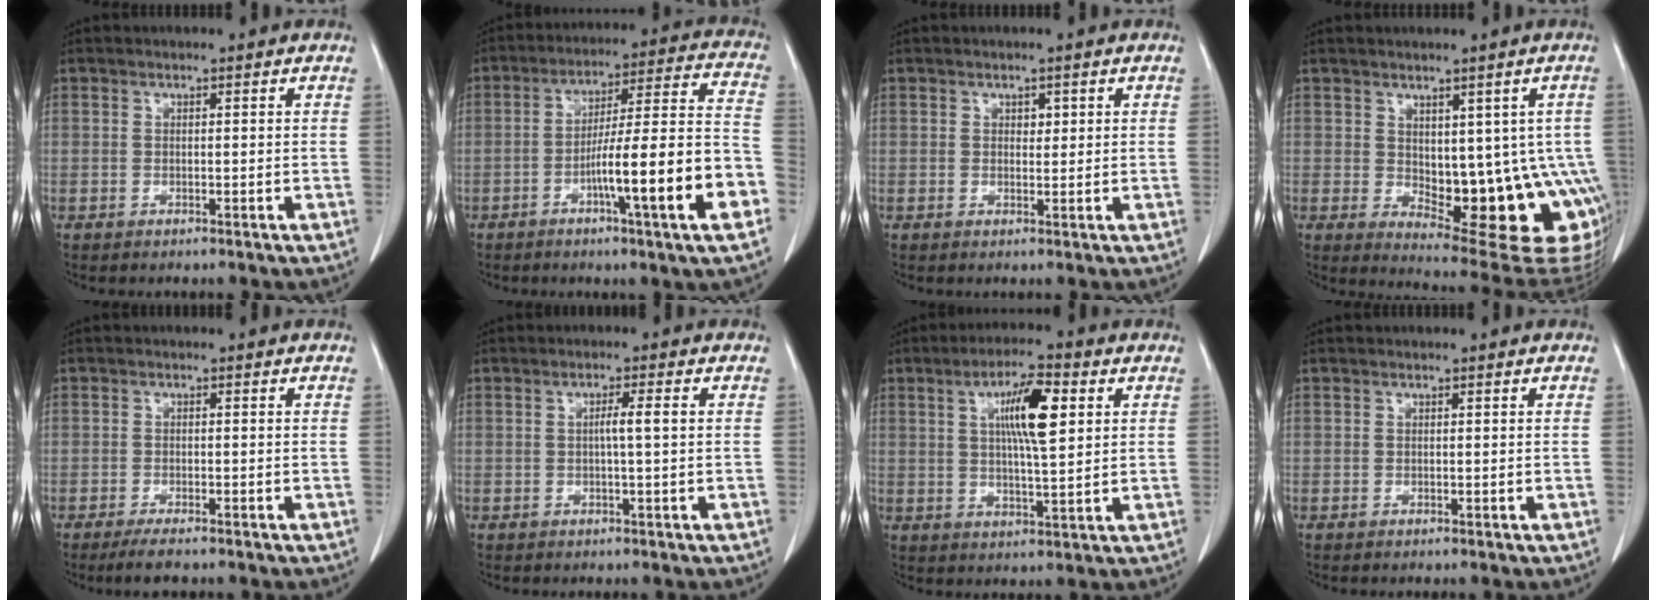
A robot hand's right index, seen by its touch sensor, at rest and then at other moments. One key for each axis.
{"total": 17.2, "fx": -6.2, "fy": 0.0, "fz": 16.1, "tx": -0.227, "ty": 0.010, "tz": -0.095}
{"total": 1.2, "fx": 0.5, "fy": 0.8, "fz": 0.7, "tx": -0.006, "ty": -0.002, "tz": 0.007}
{"total": 16.4, "fx": -2.4, "fy": 7.3, "fz": 14.5, "tx": -0.129, "ty": 0.003, "tz": -0.009}
{"total": 2.8, "fx": -2.3, "fy": 0.5, "fz": 1.6, "tx": -0.032, "ty": -0.006, "tz": -0.037}
{"total": 2.4, "fx": 0.1, "fy": -0.3, "fz": 2.4, "tx": -0.042, "ty": 0.002, "tz": 0.000}
{"total": 9.2, "fx": 2.8, "fy": 1.5, "fz": 8.6, "tx": -0.149, "ty": 0.007, "tz": 0.048}
{"total": 0.0}